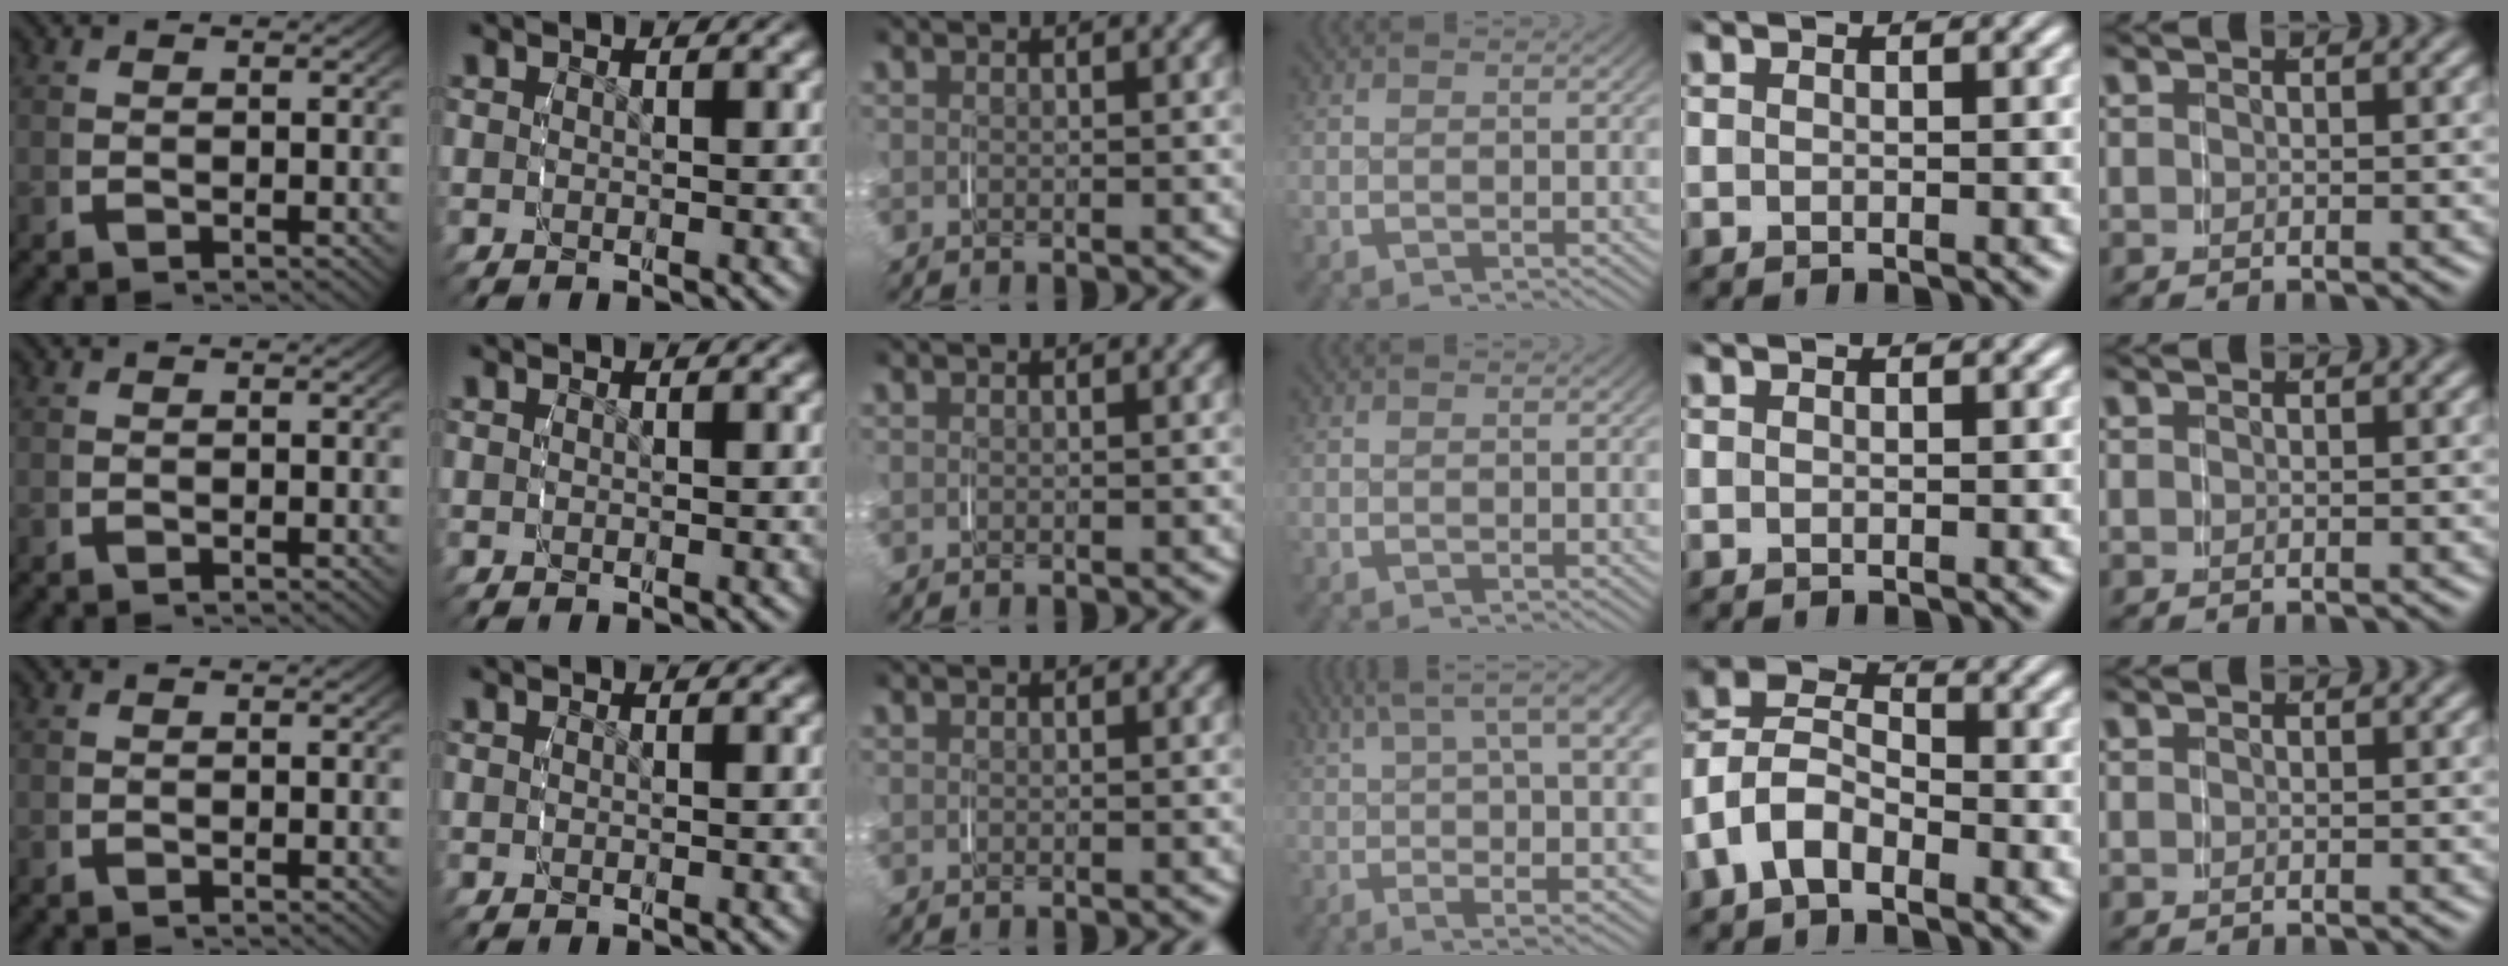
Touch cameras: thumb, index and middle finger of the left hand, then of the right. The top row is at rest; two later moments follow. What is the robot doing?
{"motion": "grasp_and_lifting", "object": "jacket"}